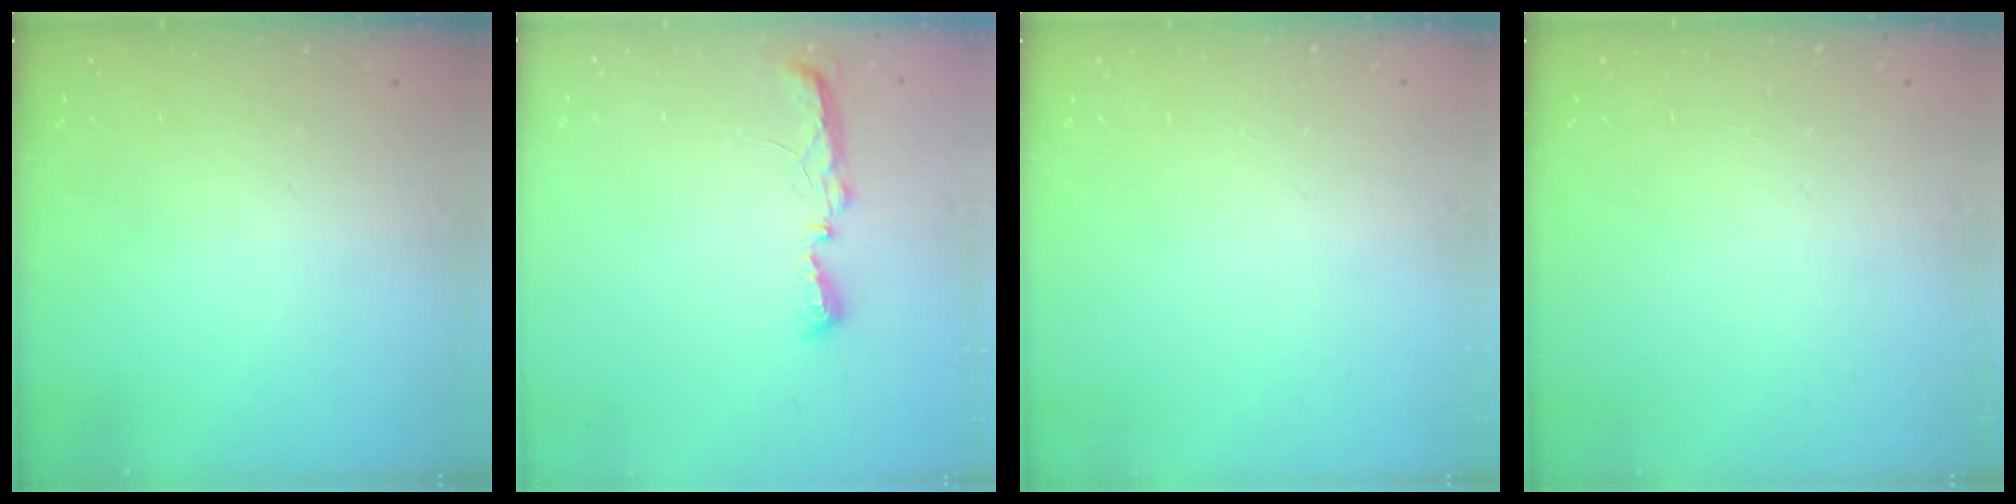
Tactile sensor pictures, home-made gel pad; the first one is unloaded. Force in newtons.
{"total": 5.4, "press": 5.3, "slide": 0.7}
{"total": 0.0}
{"total": 0.0}